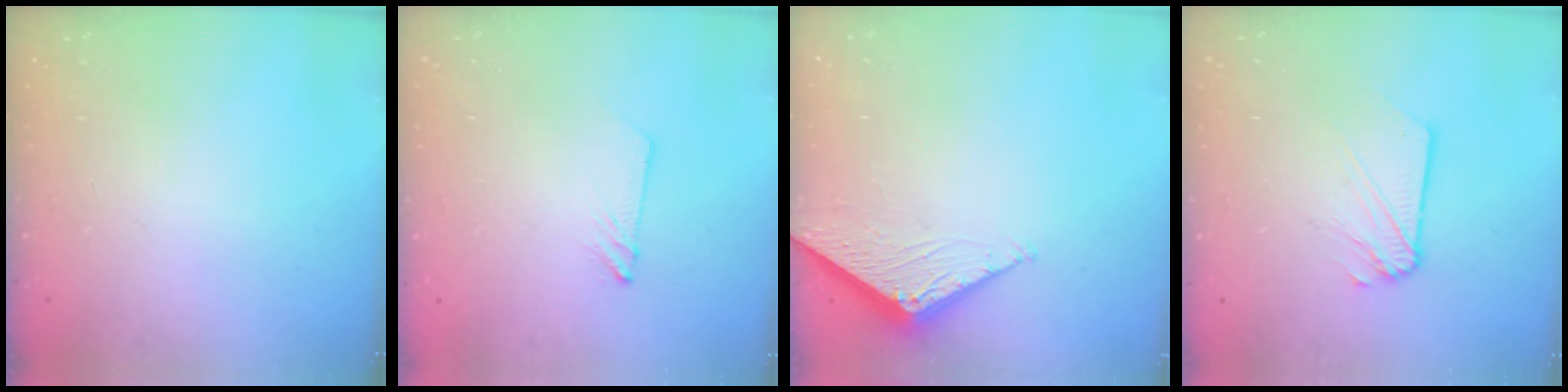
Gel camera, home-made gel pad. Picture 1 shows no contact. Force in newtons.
{"total": 2.4, "press": 2.4, "slide": 0.2}
{"total": 3.1, "press": 3.1, "slide": 0.4}
{"total": 3.7, "press": 3.6, "slide": 0.6}